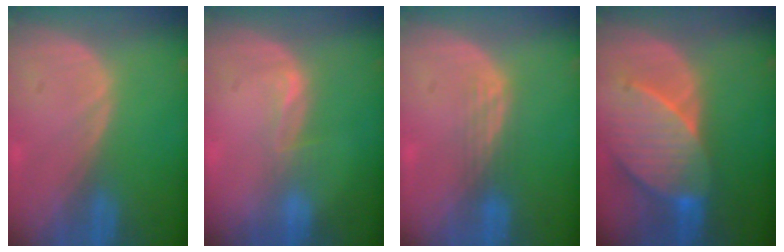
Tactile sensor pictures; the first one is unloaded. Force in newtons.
{"total": 2.2, "press": 1.7, "slide": 1.4}
{"total": 3.0, "press": 2.6, "slide": 1.4}
{"total": 9.2, "press": 8.8, "slide": 2.6}